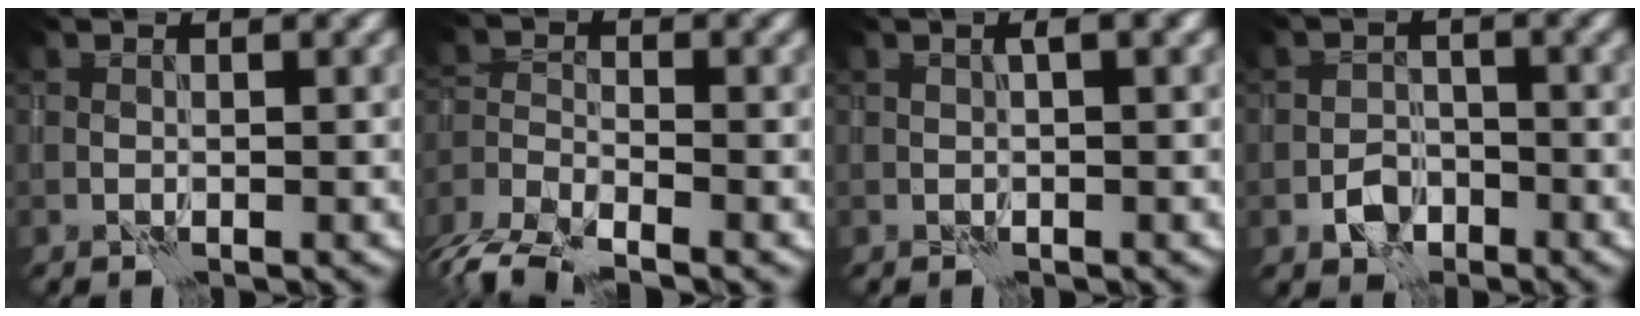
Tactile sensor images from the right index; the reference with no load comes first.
{"total": 6.2, "force": [-5.1, 1.9, 3.0], "torque": [-0.058, -0.011, -0.108]}
{"total": 0.9, "force": [0.3, 0.2, 0.8], "torque": [-0.010, 0.004, 0.005]}
{"total": 2.1, "force": [-1.2, 1.6, 0.8], "torque": [-0.008, 0.005, -0.024]}